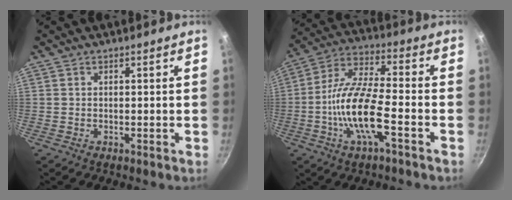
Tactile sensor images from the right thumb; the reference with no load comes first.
{"total": 14.0, "force": [-4.6, 4.3, 12.5], "torque": [-0.244, 0.034, -0.099]}